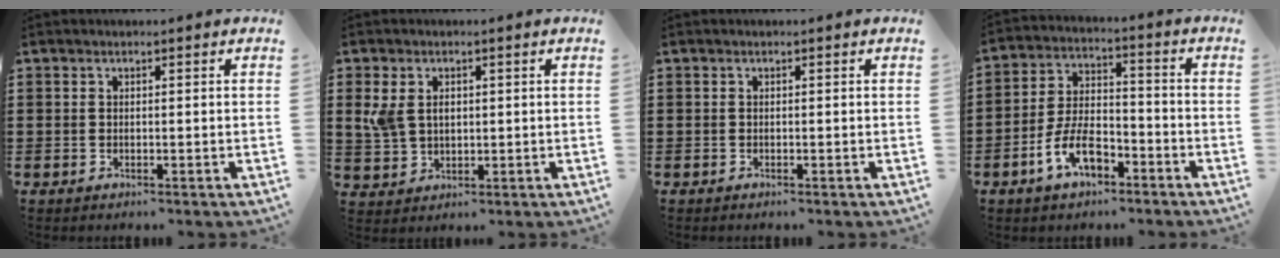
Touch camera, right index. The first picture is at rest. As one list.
[{"total": 4.3, "force": [1.1, 3.0, 2.9], "torque": [-0.079, 0.005, 0.015]}, {"total": 0.0}, {"total": 8.2, "force": [-4.4, 3.9, 5.6], "torque": [-0.125, 0.007, -0.085]}]